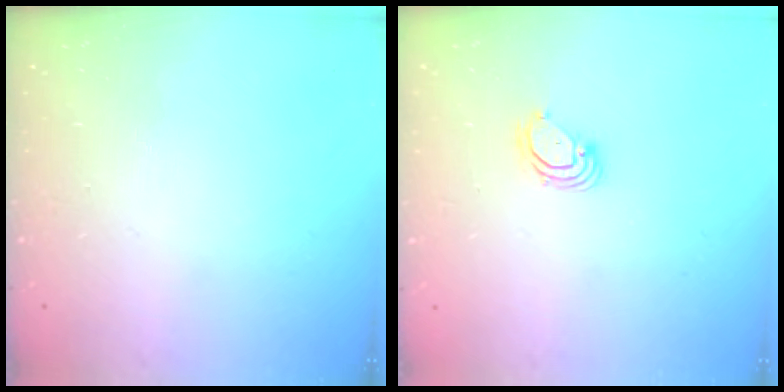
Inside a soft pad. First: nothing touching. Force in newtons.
{"total": 3.9, "press": 3.9, "slide": 0.1}